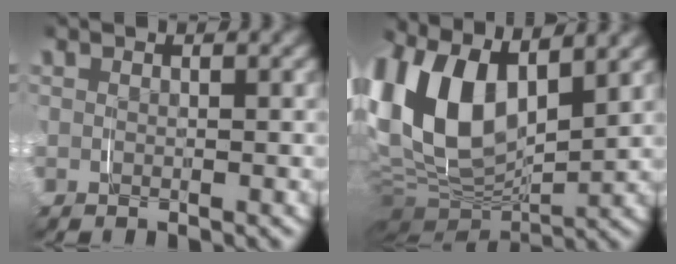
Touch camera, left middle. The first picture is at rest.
{"total": 13.3, "force": [2.2, 8.7, 9.8], "torque": [-0.225, -0.007, 0.041]}